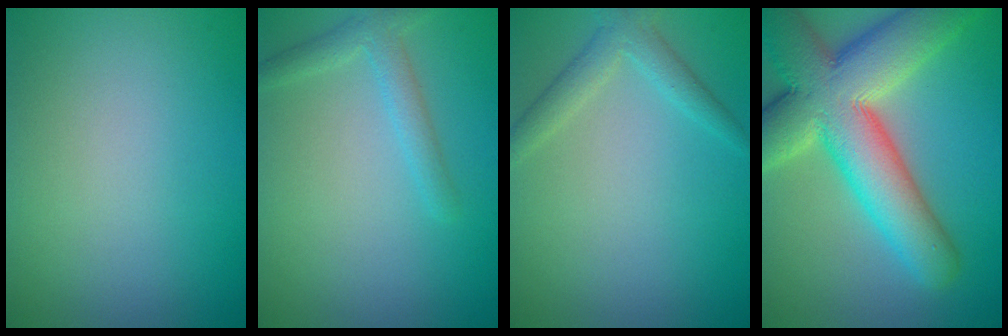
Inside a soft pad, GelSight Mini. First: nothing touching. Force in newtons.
{"total": 2.2, "press": 2.2, "slide": 0.0}
{"total": 2.3, "press": 2.3, "slide": 0.2}
{"total": 12.8, "press": 12.8, "slide": 1.0}